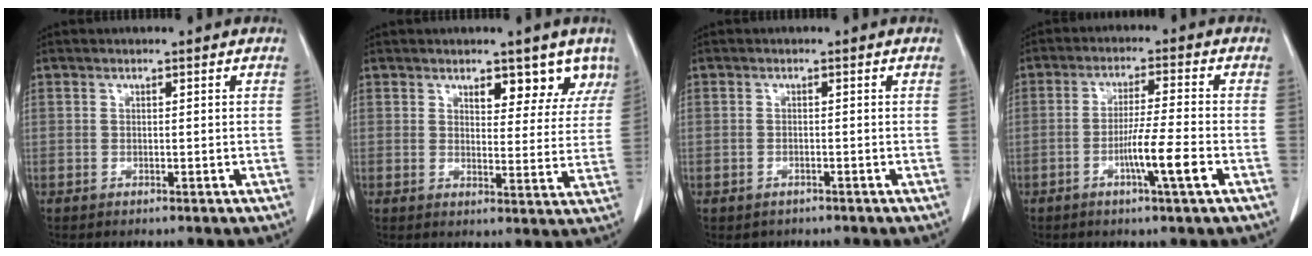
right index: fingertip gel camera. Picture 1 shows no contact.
{"total": 6.3, "force": [4.8, 2.7, 3.1], "torque": [-0.016, -0.009, 0.056]}
{"total": 1.2, "force": [-0.7, 0.8, 0.5], "torque": [-0.013, 0.000, -0.005]}
{"total": 7.3, "force": [-2.8, -0.6, 6.7], "torque": [-0.117, -0.011, -0.052]}